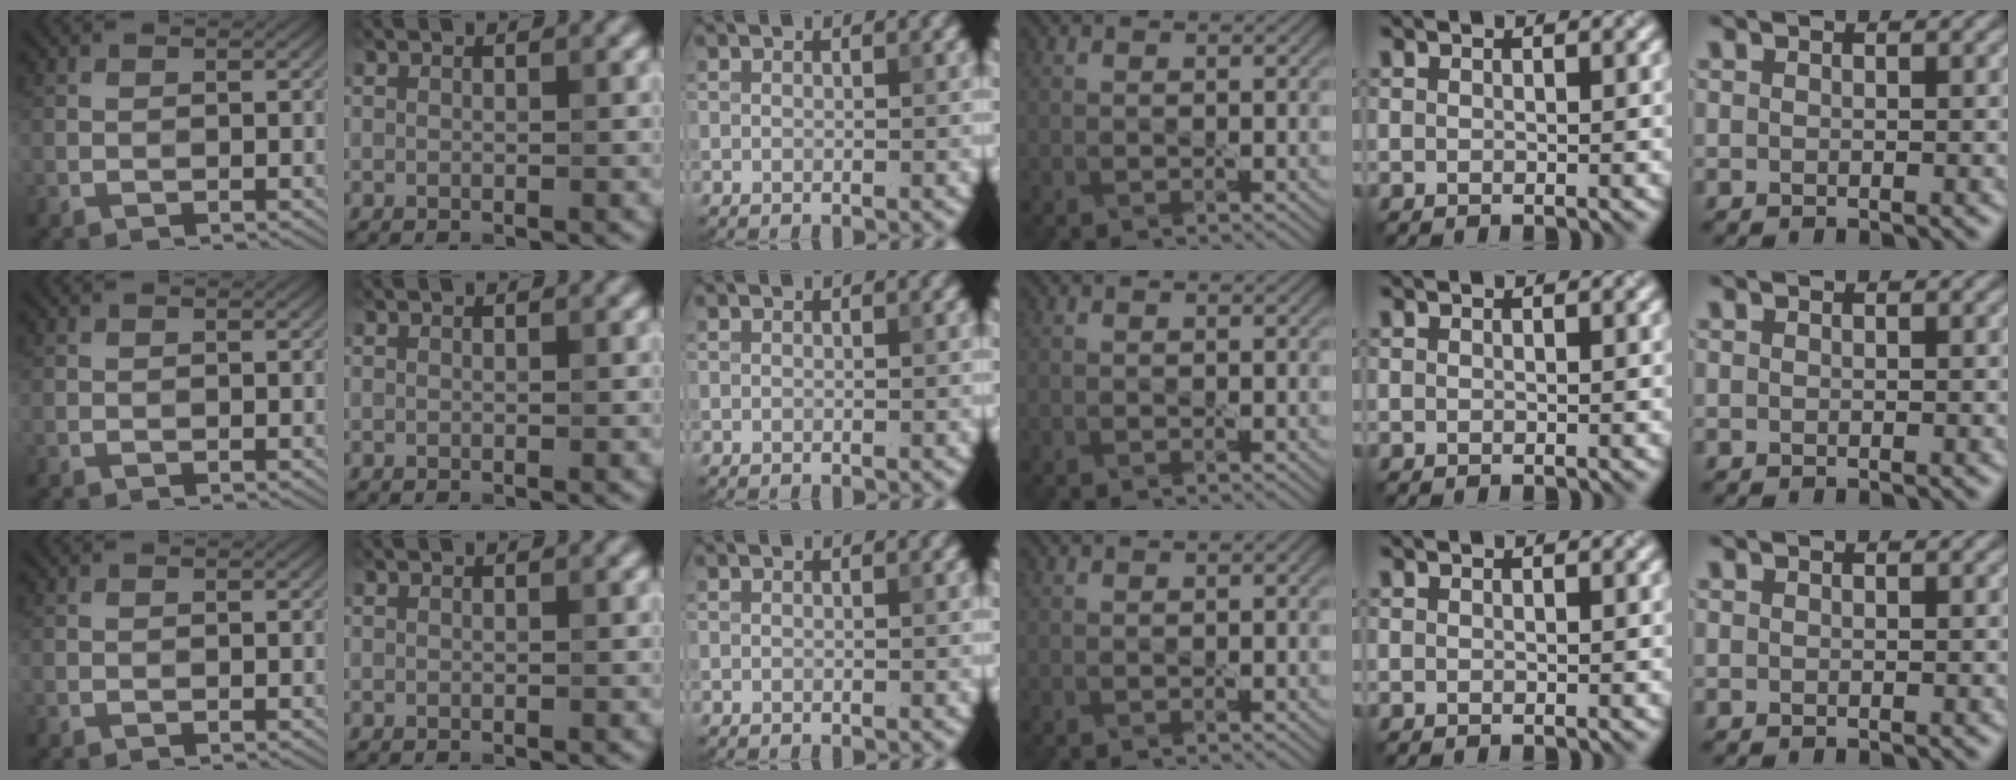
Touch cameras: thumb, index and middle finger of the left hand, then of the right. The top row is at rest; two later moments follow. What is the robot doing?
{"motion": "pour", "object": "sugar"}